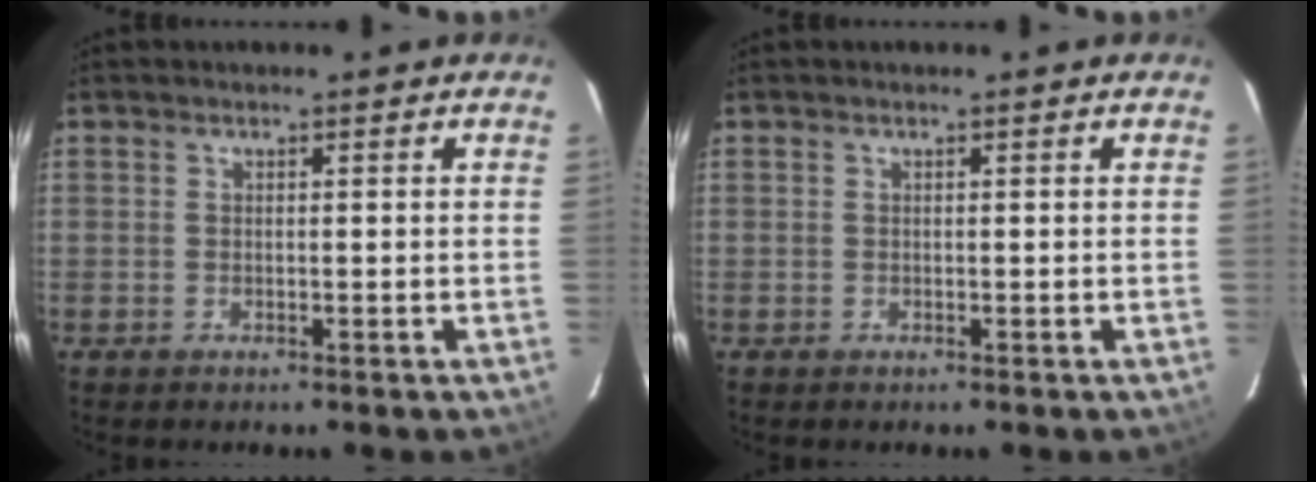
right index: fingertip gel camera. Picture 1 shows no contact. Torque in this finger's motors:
{"motor_torque": [-0.38, 0.27, -0.18, -0.04]}